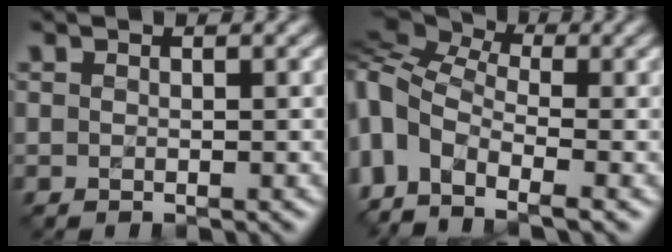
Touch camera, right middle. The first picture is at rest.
{"total": 9.8, "force": [-2.3, 6.2, 7.2], "torque": [-0.177, -0.002, -0.055]}